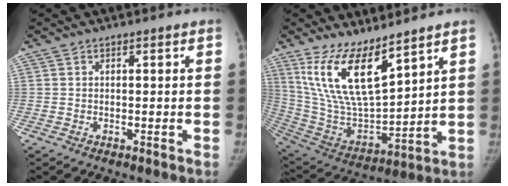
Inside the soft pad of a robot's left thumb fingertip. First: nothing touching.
{"total": 16.7, "force": [10.5, 5.5, 11.8], "torque": [-0.206, -0.065, 0.222]}